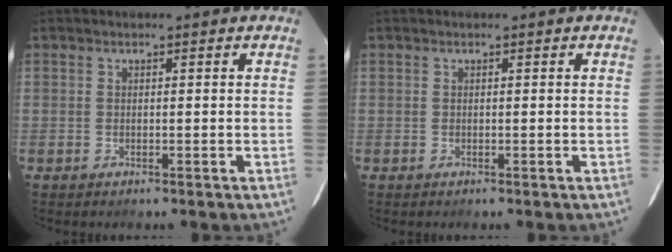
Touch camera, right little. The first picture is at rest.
{"total": 0.0}